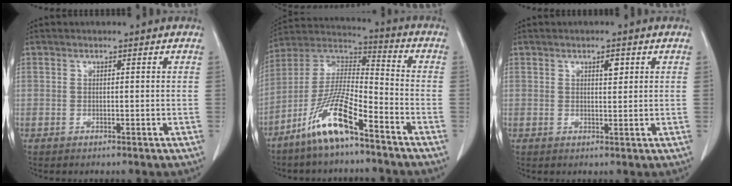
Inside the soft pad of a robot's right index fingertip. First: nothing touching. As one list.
[{"total": 12.9, "force": [-8.2, 1.8, 9.9], "torque": [-0.203, -0.007, -0.157]}, {"total": 1.9, "force": [0.9, 0.7, 1.6], "torque": [-0.025, -0.003, 0.014]}]